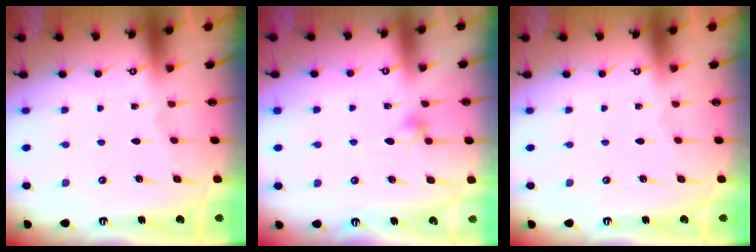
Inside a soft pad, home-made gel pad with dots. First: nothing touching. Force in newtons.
{"total": 6.2, "press": 6.1, "slide": 1.3}
{"total": 0.0}